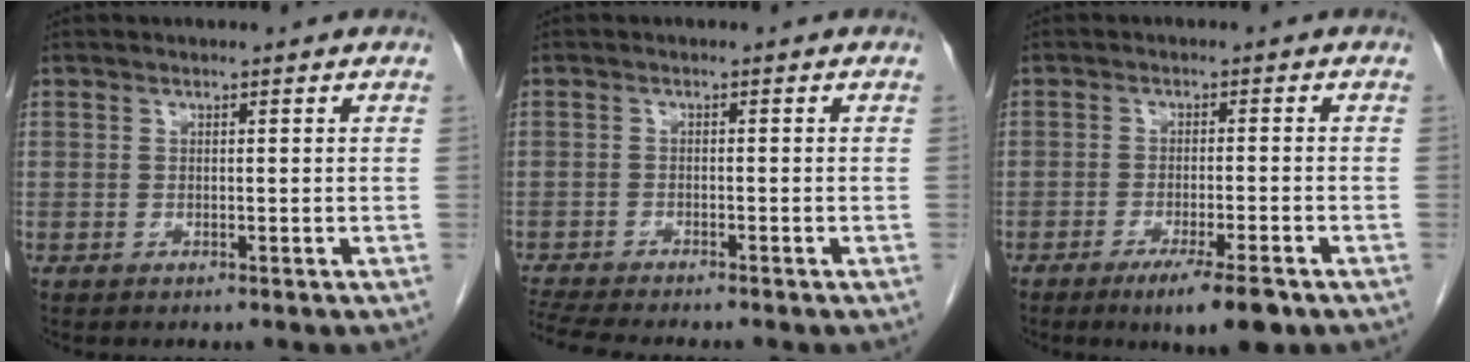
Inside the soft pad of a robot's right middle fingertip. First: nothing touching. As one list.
[{"total": 7.3, "force": [-6.6, 0.4, 3.1], "torque": [-0.051, -0.011, -0.109]}, {"total": 7.2, "force": [-4.7, 0.6, 5.5], "torque": [-0.080, -0.015, -0.070]}]